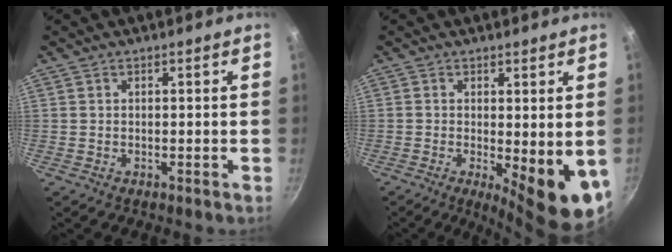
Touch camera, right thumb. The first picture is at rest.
{"total": 10.2, "force": [-1.8, 2.9, 9.6], "torque": [-0.112, -0.012, -0.015]}